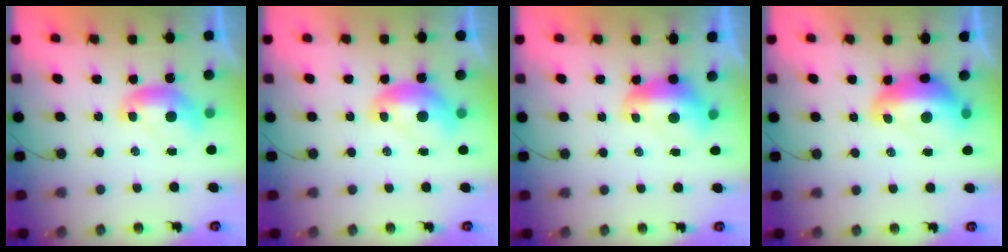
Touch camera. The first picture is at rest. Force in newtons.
{"total": 1.6, "press": 1.6, "slide": 0.3}
{"total": 1.7, "press": 1.5, "slide": 0.8}
{"total": 4.7, "press": 4.6, "slide": 1.3}